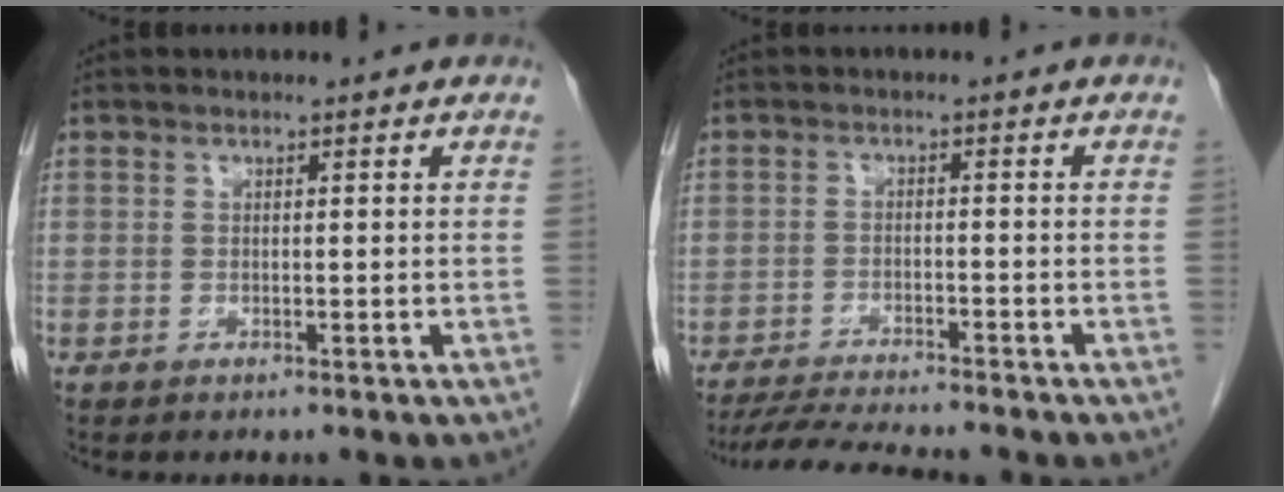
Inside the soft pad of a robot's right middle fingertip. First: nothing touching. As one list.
[{"total": 9.4, "force": [-8.6, 0.2, 3.8], "torque": [-0.061, -0.018, -0.137]}]